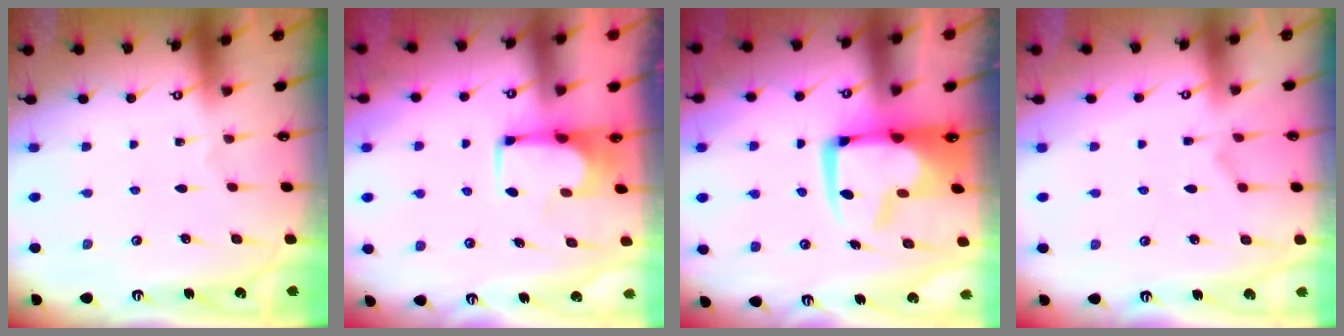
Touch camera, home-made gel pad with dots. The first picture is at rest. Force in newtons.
{"total": 1.5, "press": 1.5, "slide": 0.1}
{"total": 3.8, "press": 3.7, "slide": 1.0}
{"total": 1.7, "press": 1.2, "slide": 1.1}